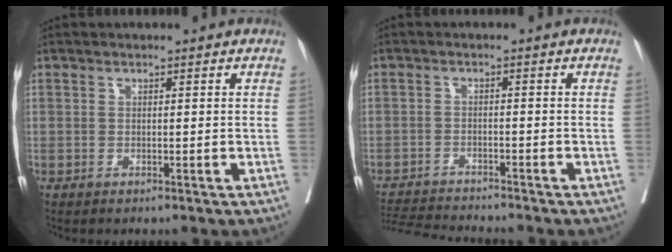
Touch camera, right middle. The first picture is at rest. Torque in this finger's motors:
{"motor_torque": [0.20, -0.33, 0.03, 0.00]}